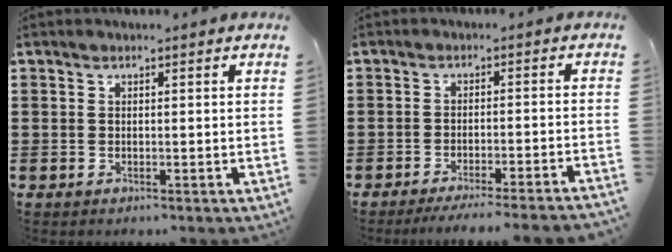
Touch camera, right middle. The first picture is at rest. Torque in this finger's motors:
{"motor_torque": [2.14, 0.00, 0.23, 0.07]}